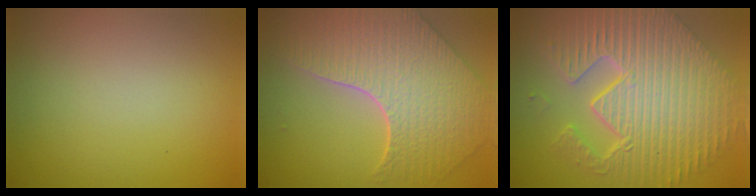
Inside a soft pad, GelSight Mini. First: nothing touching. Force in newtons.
{"total": 8.3, "press": 6.1, "slide": 5.6}
{"total": 11.9, "press": 7.9, "slide": 9.0}